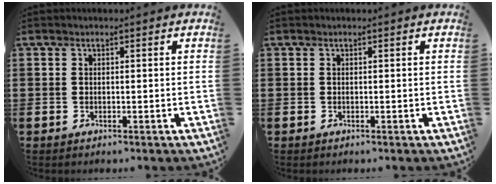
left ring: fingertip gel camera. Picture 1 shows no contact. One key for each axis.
{"total": 0.0}